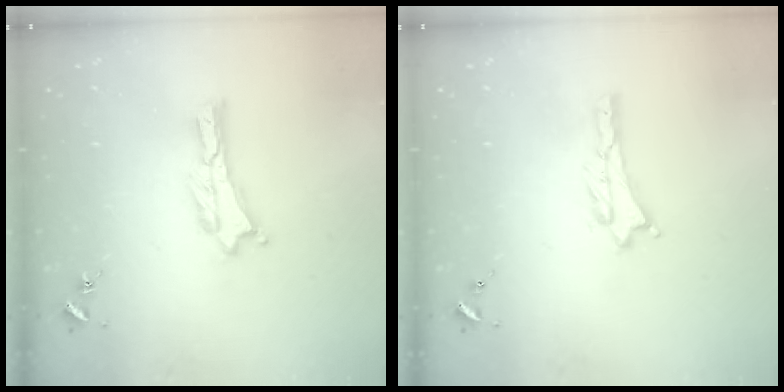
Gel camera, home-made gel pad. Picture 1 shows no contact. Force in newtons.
{"total": 0.9, "press": 0.9, "slide": 0.2}